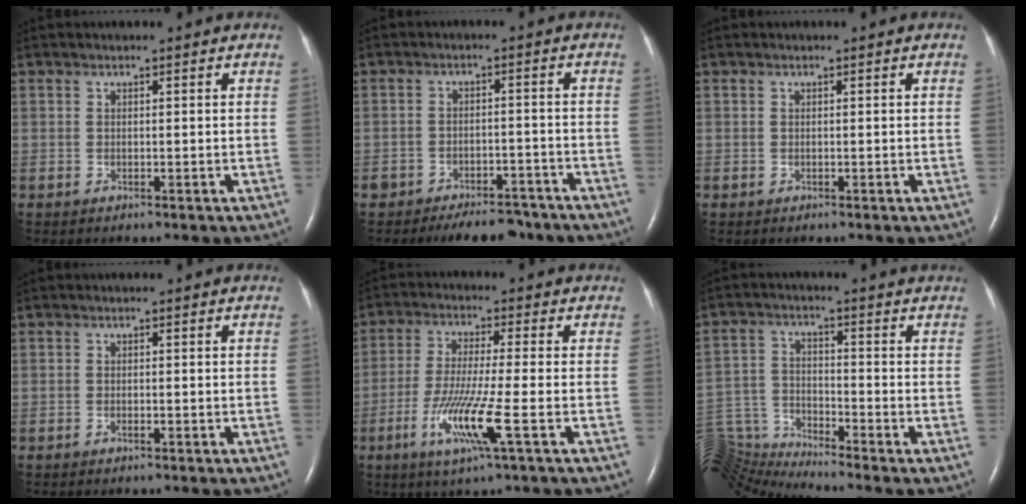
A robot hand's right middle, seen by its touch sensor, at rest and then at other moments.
{"total": 8.7, "force": [-7.3, 3.5, 3.2], "torque": [-0.032, 0.005, -0.102]}
{"total": 0.0}
{"total": 0.6, "force": [-0.4, 0.1, 0.4], "torque": [-0.009, -0.003, -0.006]}
{"total": 9.3, "force": [-3.5, -0.7, 8.6], "torque": [-0.174, -0.029, -0.071]}
{"total": 7.8, "force": [-7.3, -2.6, -0.9], "torque": [0.001, 0.016, -0.142]}